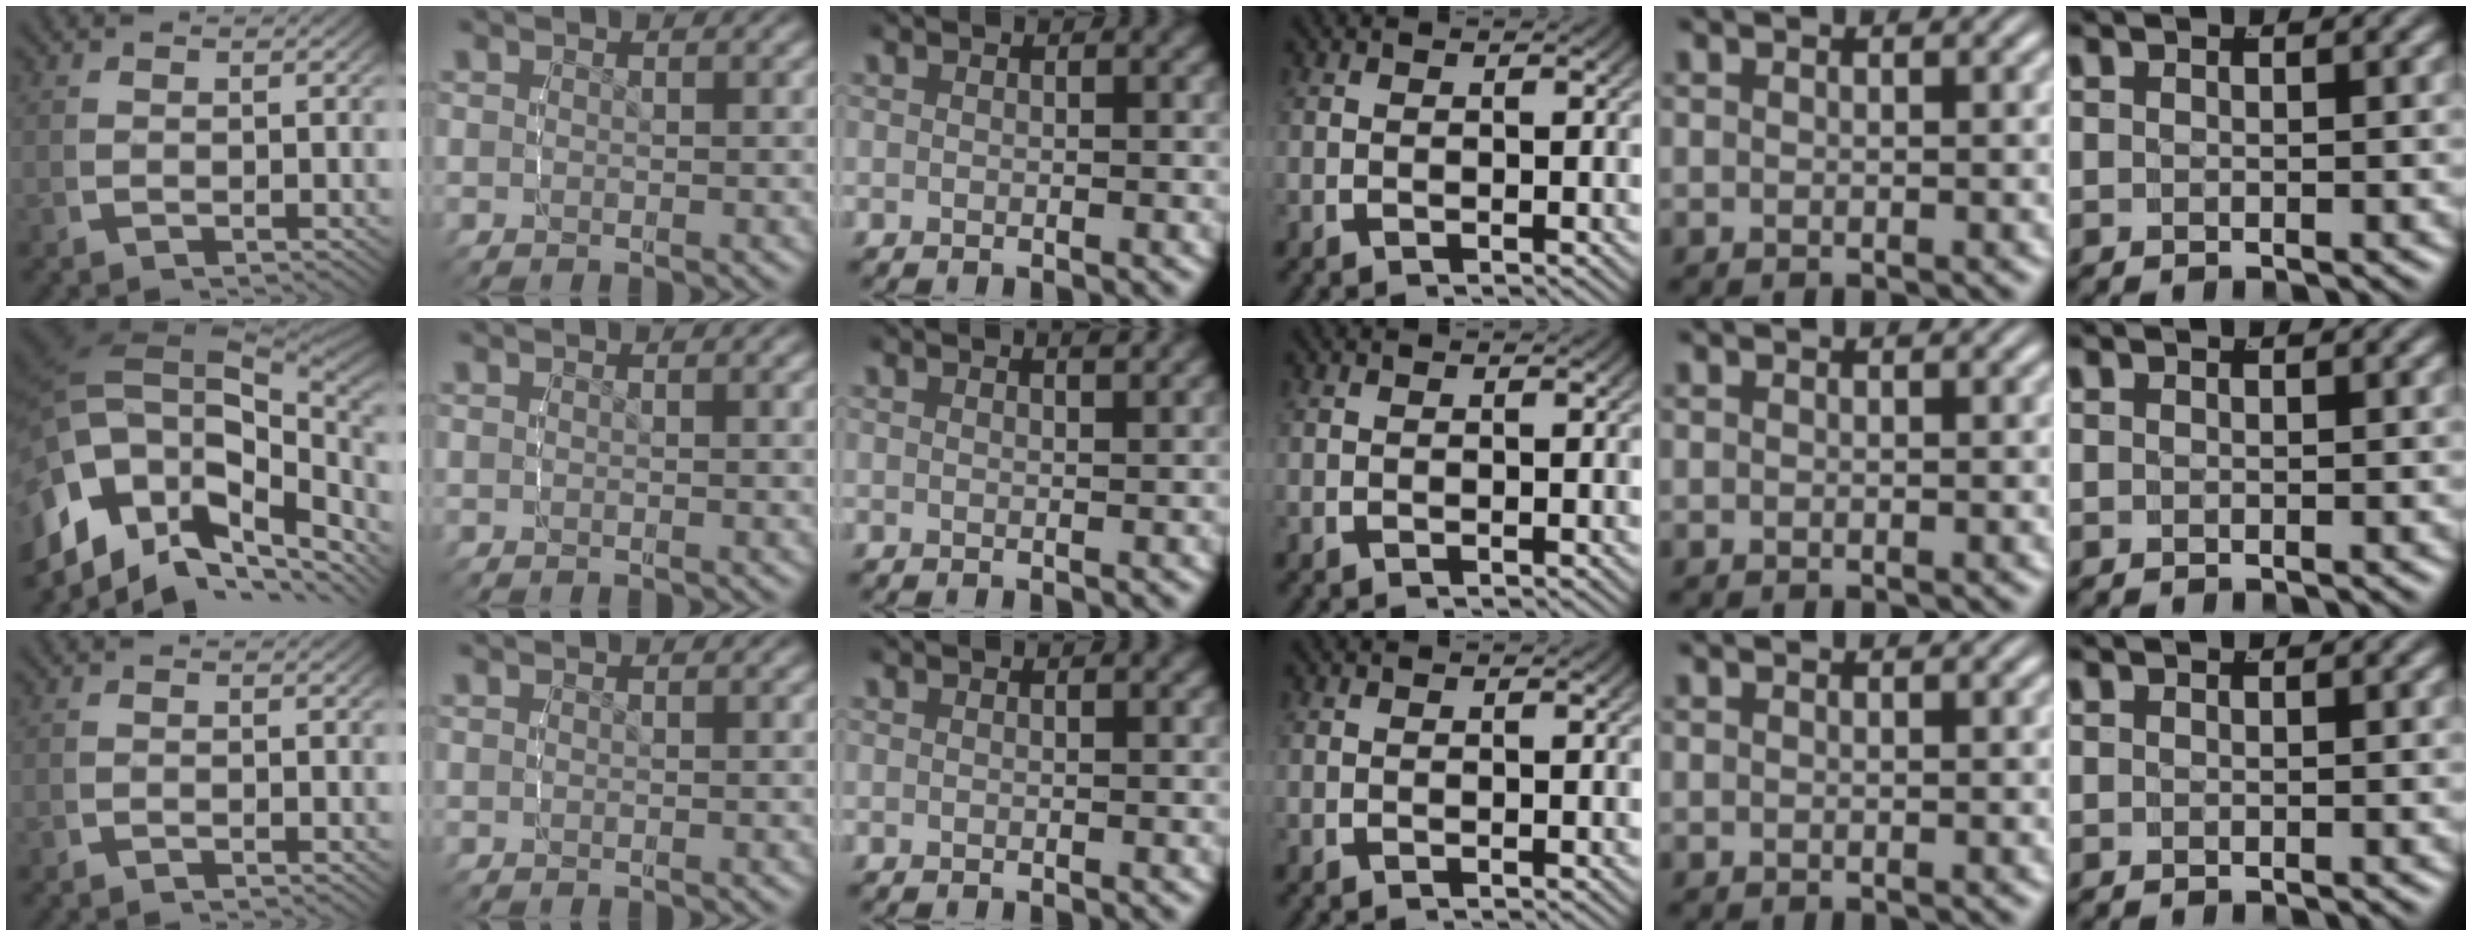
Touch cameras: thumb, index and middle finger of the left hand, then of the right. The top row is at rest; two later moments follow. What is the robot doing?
{"motion": "lift_and_place", "object": "air blower"}